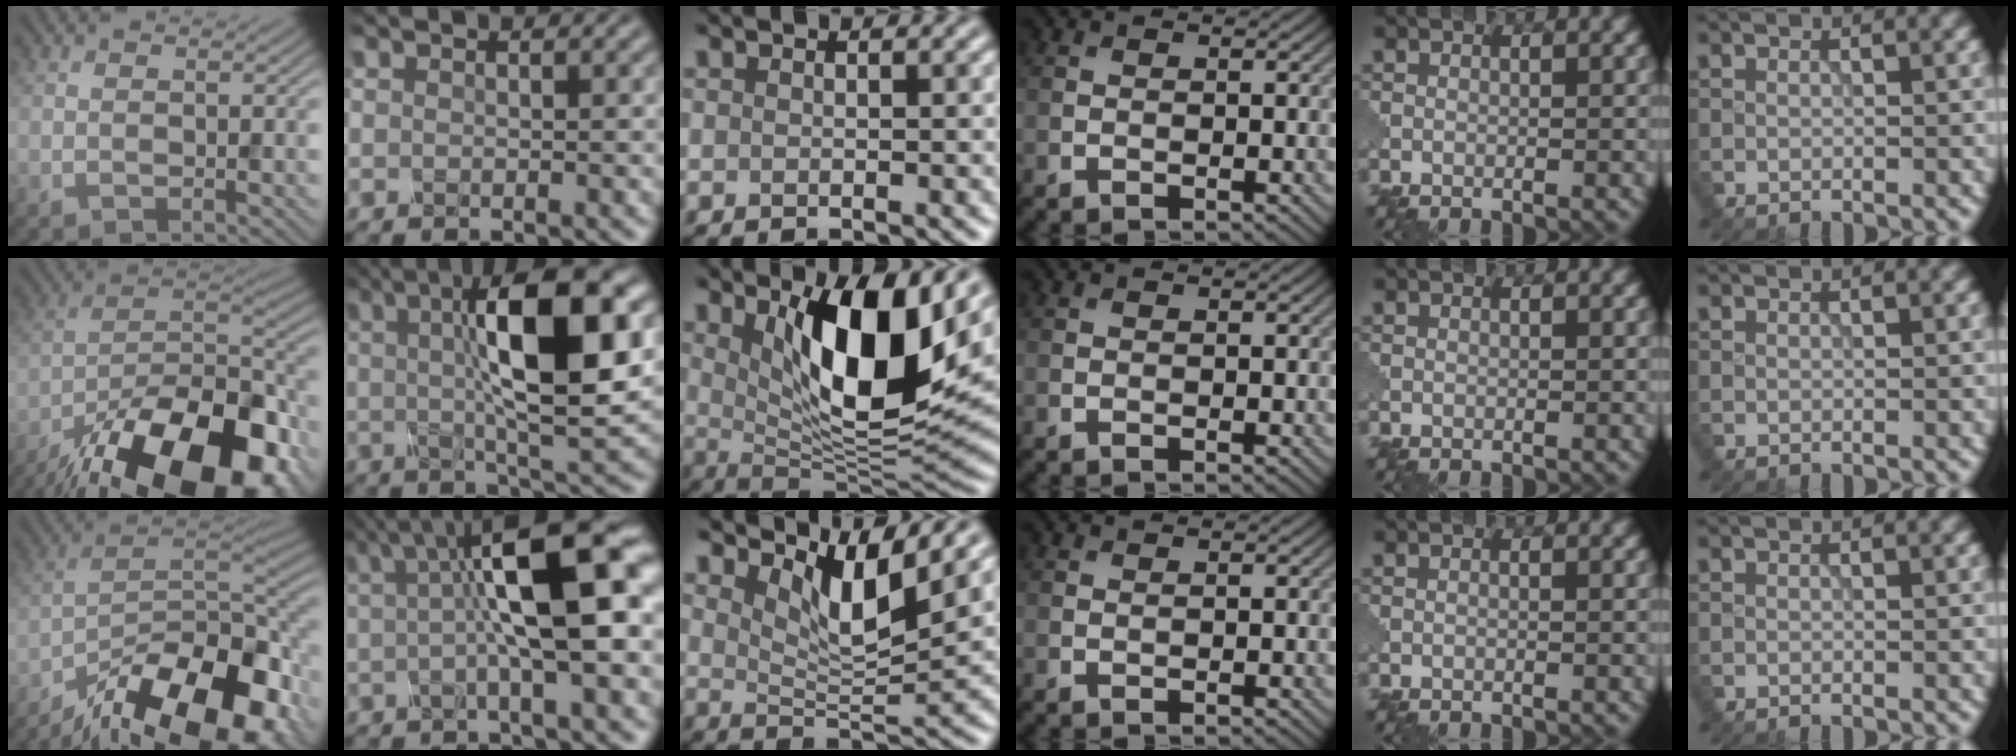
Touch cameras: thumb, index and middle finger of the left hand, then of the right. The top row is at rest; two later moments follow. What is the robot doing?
{"motion": "disassemble", "object": "glue stick"}